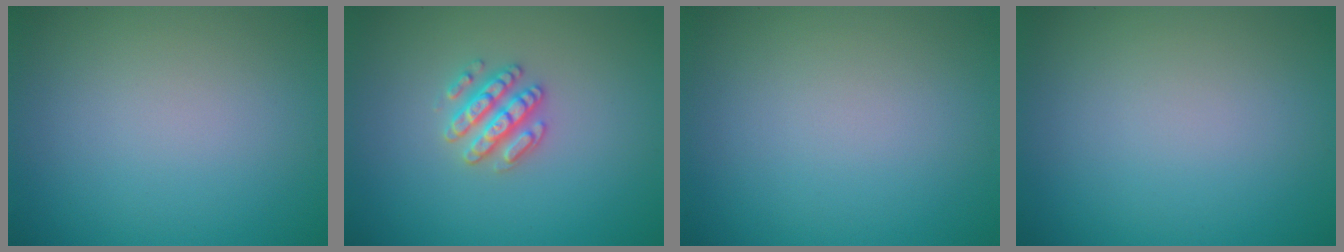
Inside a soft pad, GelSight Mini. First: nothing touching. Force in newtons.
{"total": 2.8, "press": 2.7, "slide": 0.6}
{"total": 0.0}
{"total": 0.0}